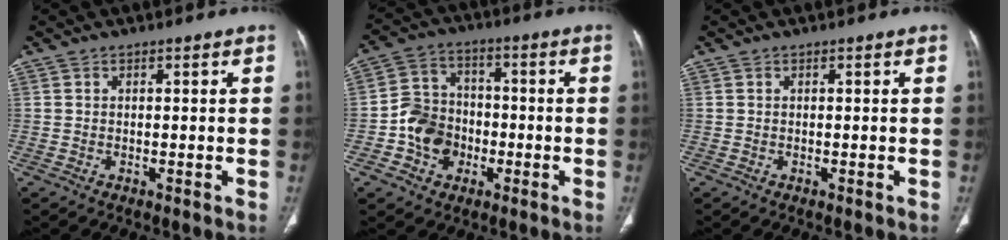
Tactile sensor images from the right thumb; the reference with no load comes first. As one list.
[{"total": 9.8, "force": [-2.8, 8.4, 4.4], "torque": [-0.048, 0.030, -0.053]}, {"total": 0.0}]